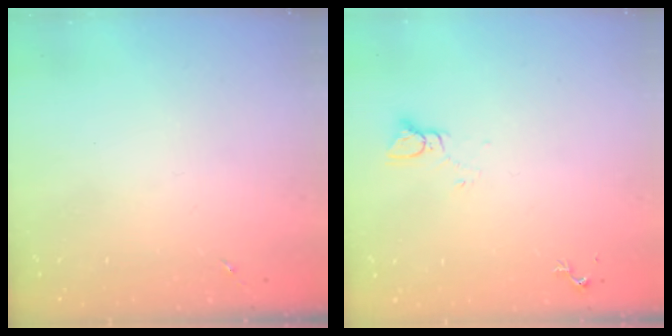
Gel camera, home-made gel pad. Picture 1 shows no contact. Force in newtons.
{"total": 3.2, "press": 3.2, "slide": 0.2}